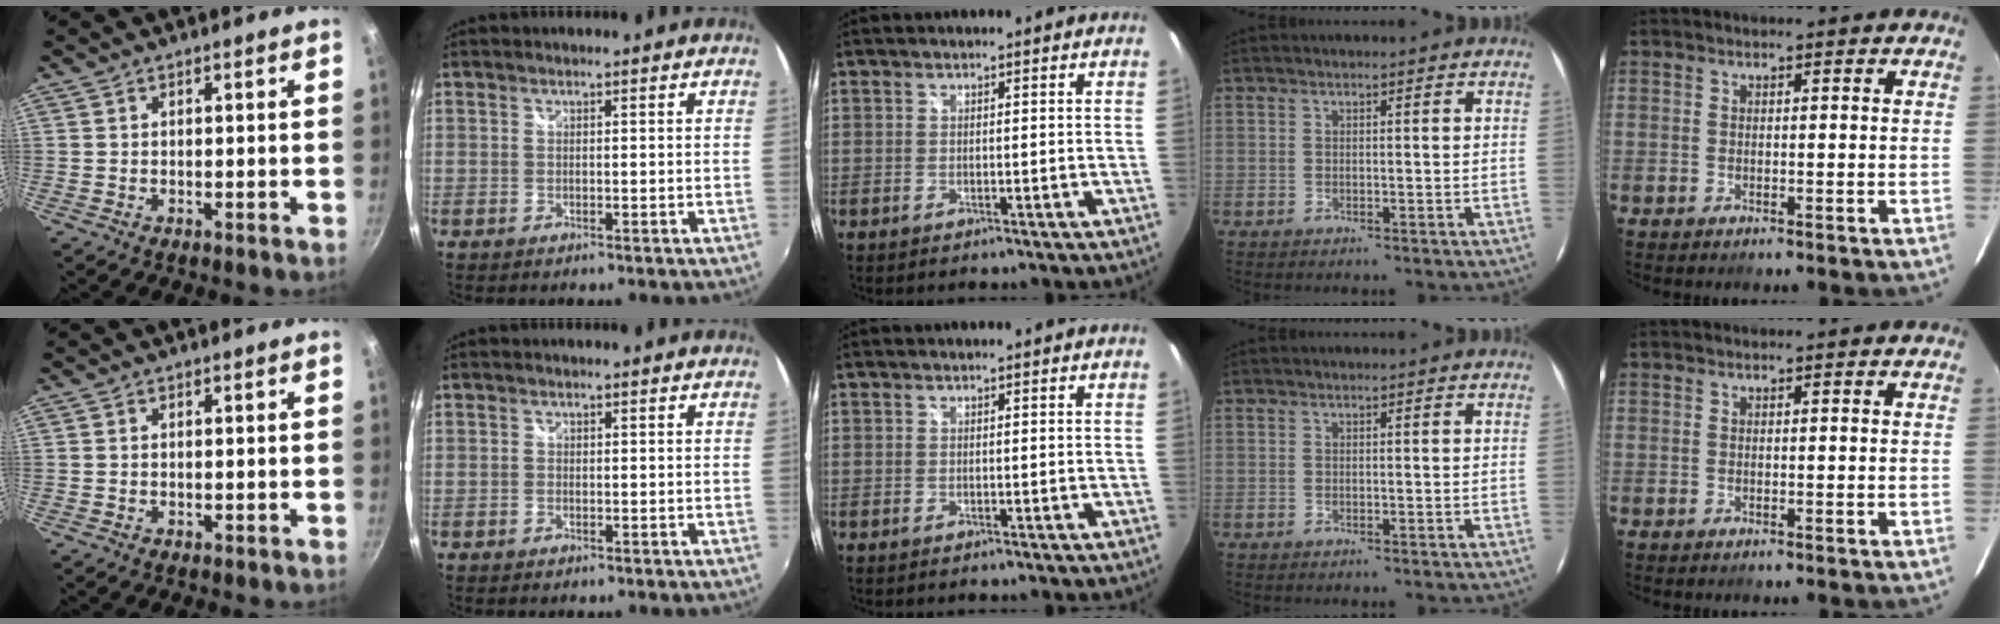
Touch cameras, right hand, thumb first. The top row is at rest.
{"thumb": {"total": 0.6, "force": [0.0, 0.4, 0.5], "torque": [-0.007, 0.001, -0.002]}, "index": {"total": 0.7, "force": [-0.5, 0.5, 0.2], "torque": [-0.003, -0.001, -0.009]}}